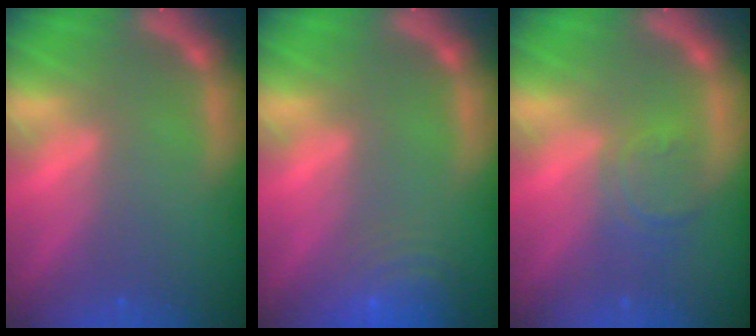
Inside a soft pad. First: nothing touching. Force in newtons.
{"total": 7.0}
{"total": 3.0}